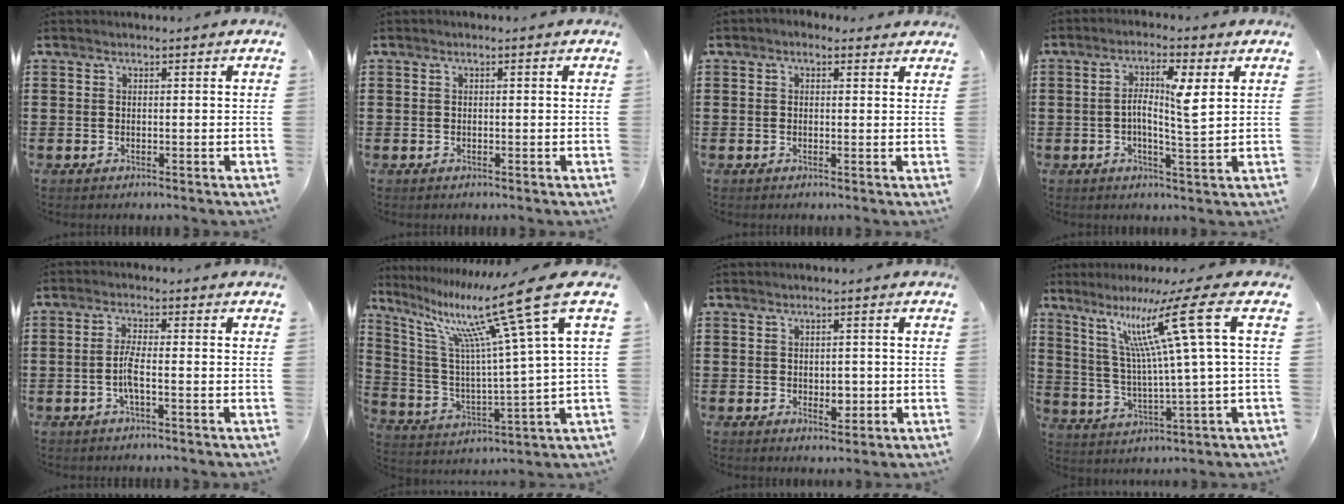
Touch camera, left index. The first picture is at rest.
{"total": 0.0}
{"total": 1.2, "force": [0.5, 1.0, 0.5], "torque": [-0.013, 0.007, 0.009]}
{"total": 6.4, "force": [1.2, 0.8, 6.2], "torque": [-0.115, 0.000, 0.013]}
{"total": 3.7, "force": [-1.2, 0.5, 3.4], "torque": [-0.076, -0.004, -0.028]}
{"total": 17.1, "force": [10.3, 1.2, 13.6], "torque": [-0.271, -0.052, 0.156]}
{"total": 2.4, "force": [-0.3, 1.6, 1.7], "torque": [-0.026, 0.001, -0.007]}
{"total": 14.1, "force": [5.9, -0.5, 12.7], "torque": [-0.253, -0.019, 0.082]}